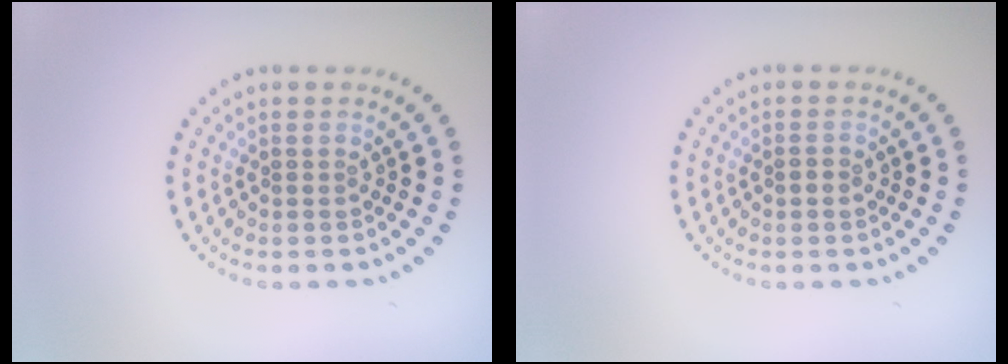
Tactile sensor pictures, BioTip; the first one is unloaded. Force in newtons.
{"total": 0.8, "press": 0.8, "slide": 0.1}